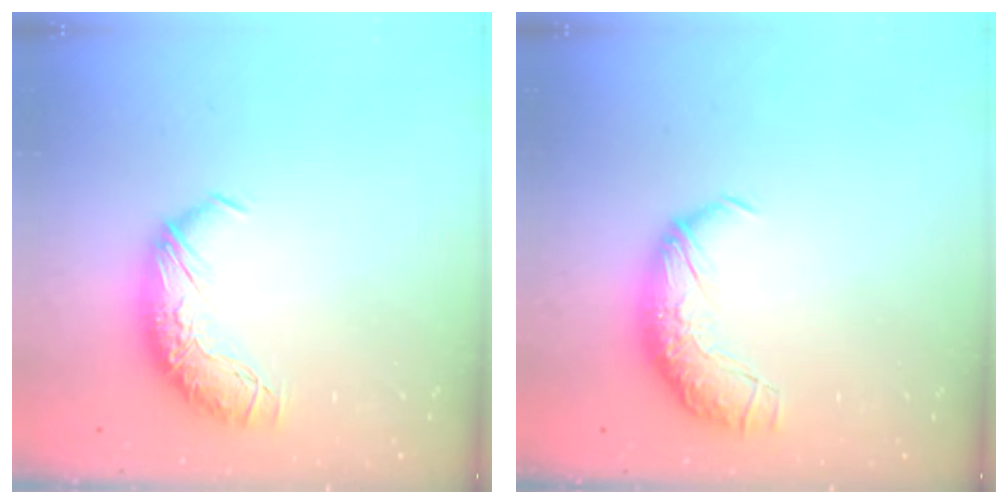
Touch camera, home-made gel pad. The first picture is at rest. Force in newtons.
{"total": 2.5, "press": 1.2, "slide": 2.2}